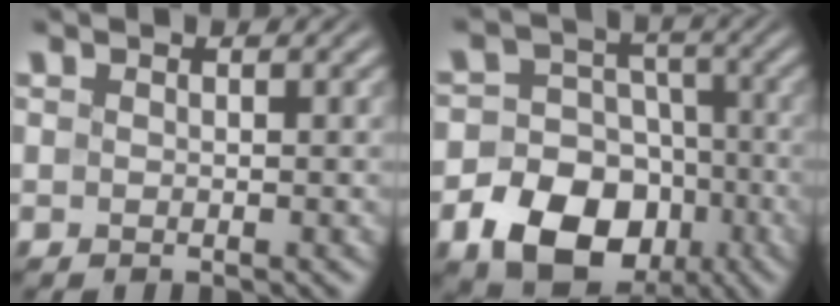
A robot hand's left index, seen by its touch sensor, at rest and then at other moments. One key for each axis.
{"total": 11.0, "fx": -4.5, "fy": 8.7, "fz": 5.0, "tx": -0.078, "ty": -0.018, "tz": -0.107}